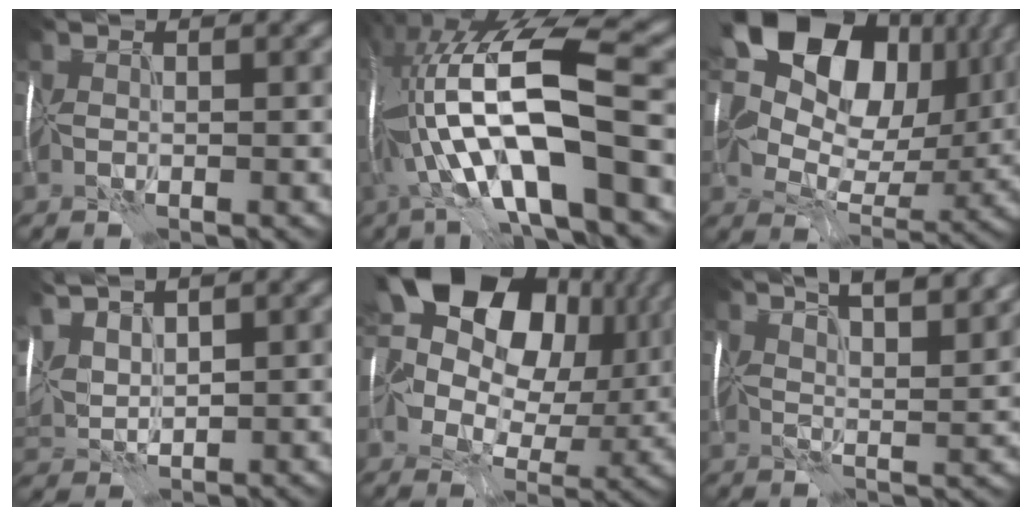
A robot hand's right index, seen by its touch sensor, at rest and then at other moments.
{"total": 14.8, "force": [-1.5, 4.2, 14.1], "torque": [-0.269, 0.030, -0.016]}
{"total": 16.5, "force": [7.9, 10.7, 9.7], "torque": [-0.182, 0.041, 0.141]}
{"total": 4.2, "force": [3.7, 1.1, 1.7], "torque": [-0.075, 0.023, 0.075]}
{"total": 18.6, "force": [6.6, 12.8, 11.7], "torque": [-0.210, 0.038, 0.107]}
{"total": 11.7, "force": [8.3, 3.7, 7.4], "torque": [-0.086, 0.048, 0.093]}